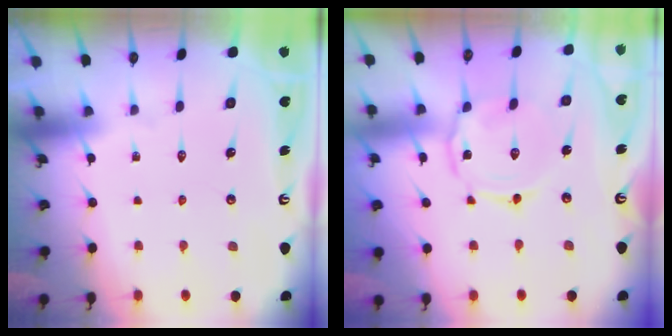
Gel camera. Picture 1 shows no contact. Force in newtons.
{"total": 4.4, "press": 4.4, "slide": 0.4}